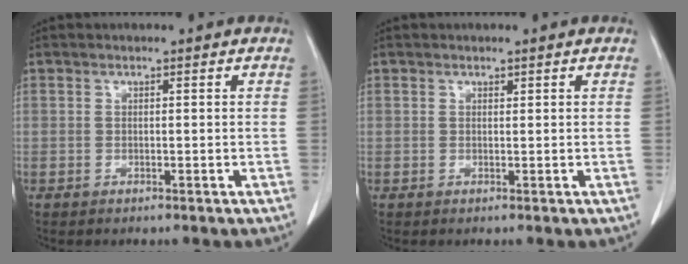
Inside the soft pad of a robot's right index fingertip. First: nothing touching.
{"total": 0.0}